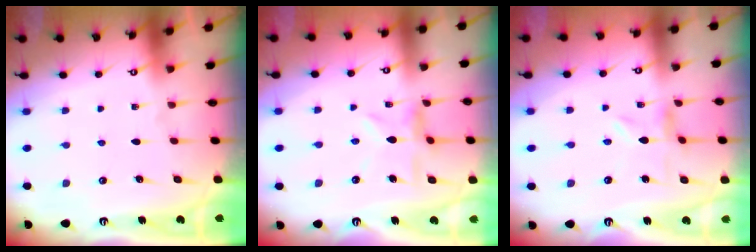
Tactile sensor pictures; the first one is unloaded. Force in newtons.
{"total": 6.7, "press": 6.6, "slide": 0.6}
{"total": 1.0, "press": 1.0, "slide": 0.3}